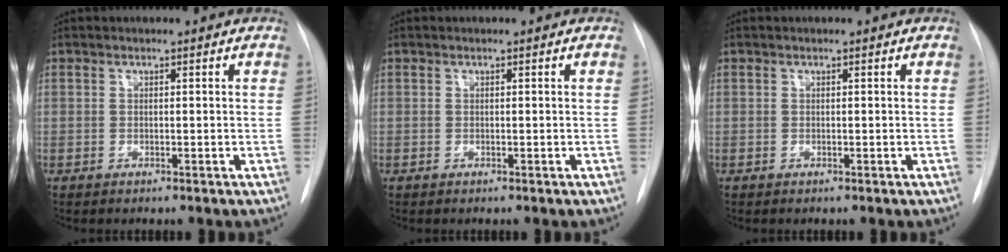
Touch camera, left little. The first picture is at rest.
{"total": 0.0}
{"total": 0.0}